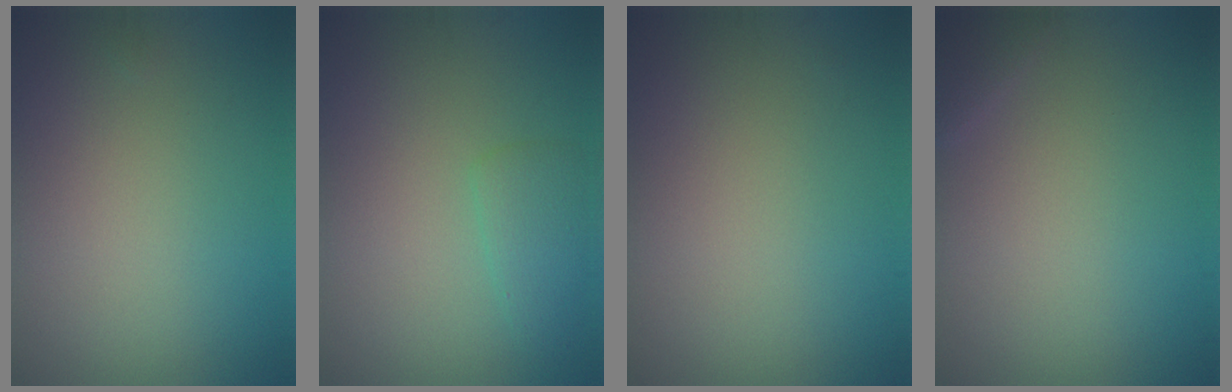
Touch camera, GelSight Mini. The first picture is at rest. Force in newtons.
{"total": 1.9, "press": 1.9, "slide": 0.2}
{"total": 0.0}
{"total": 0.8, "press": 0.8, "slide": 0.1}